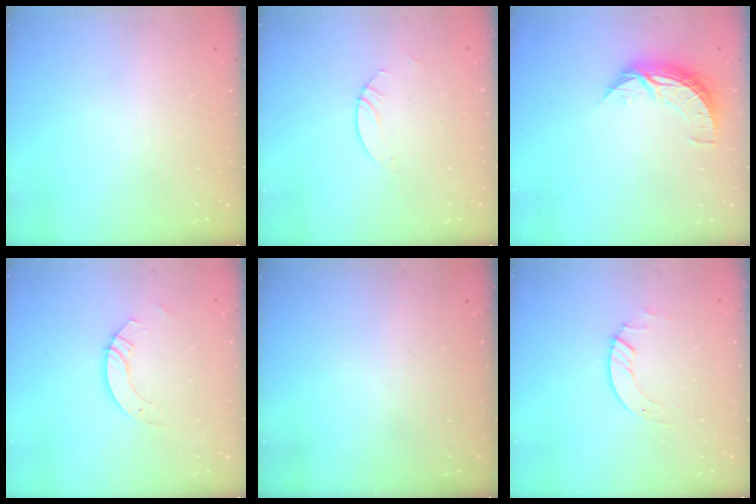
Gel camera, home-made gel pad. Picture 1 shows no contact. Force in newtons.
{"total": 2.4, "press": 2.4, "slide": 0.2}
{"total": 8.3, "press": 8.3, "slide": 0.5}
{"total": 3.7, "press": 3.7, "slide": 0.3}
{"total": 0.0}
{"total": 2.0, "press": 2.0, "slide": 0.2}